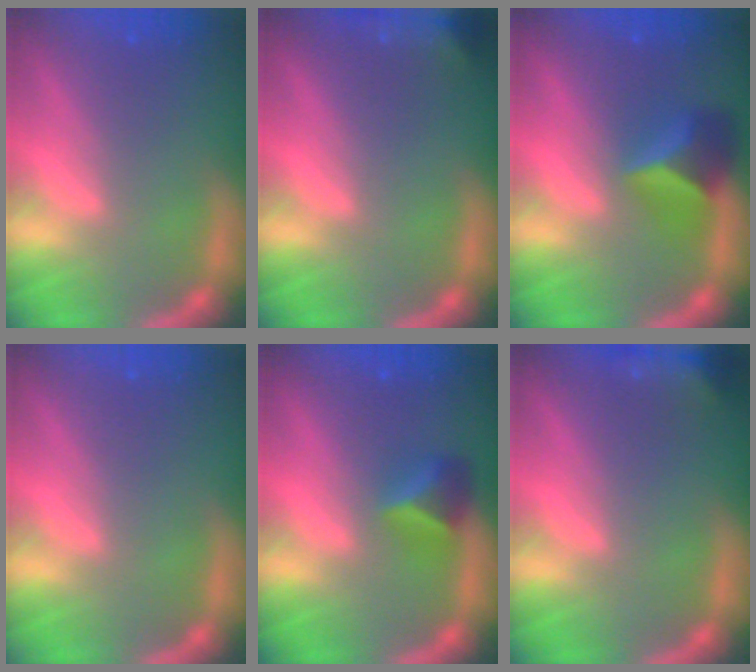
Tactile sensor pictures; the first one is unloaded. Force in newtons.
{"total": 8.5}
{"total": 4.4}
{"total": 0.0}
{"total": 2.9}
{"total": 6.9}